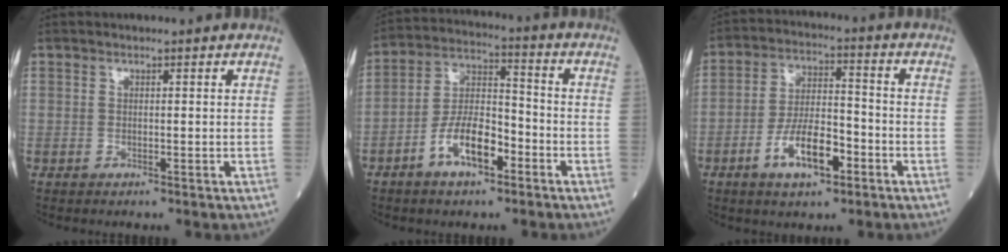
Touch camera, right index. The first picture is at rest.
{"total": 9.4, "force": [-4.7, 3.6, 7.3], "torque": [-0.145, 0.011, -0.090]}
{"total": 9.2, "force": [-4.3, 3.2, 7.5], "torque": [-0.142, 0.007, -0.077]}